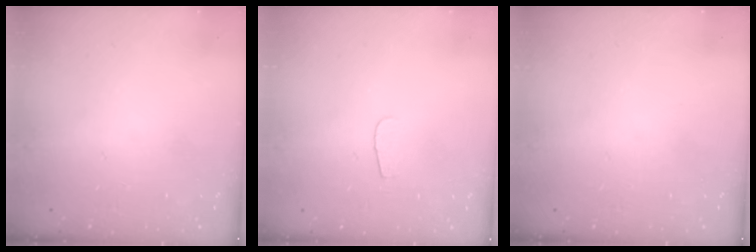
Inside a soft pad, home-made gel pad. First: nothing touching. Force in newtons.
{"total": 4.0, "press": 4.0, "slide": 0.4}
{"total": 0.0}